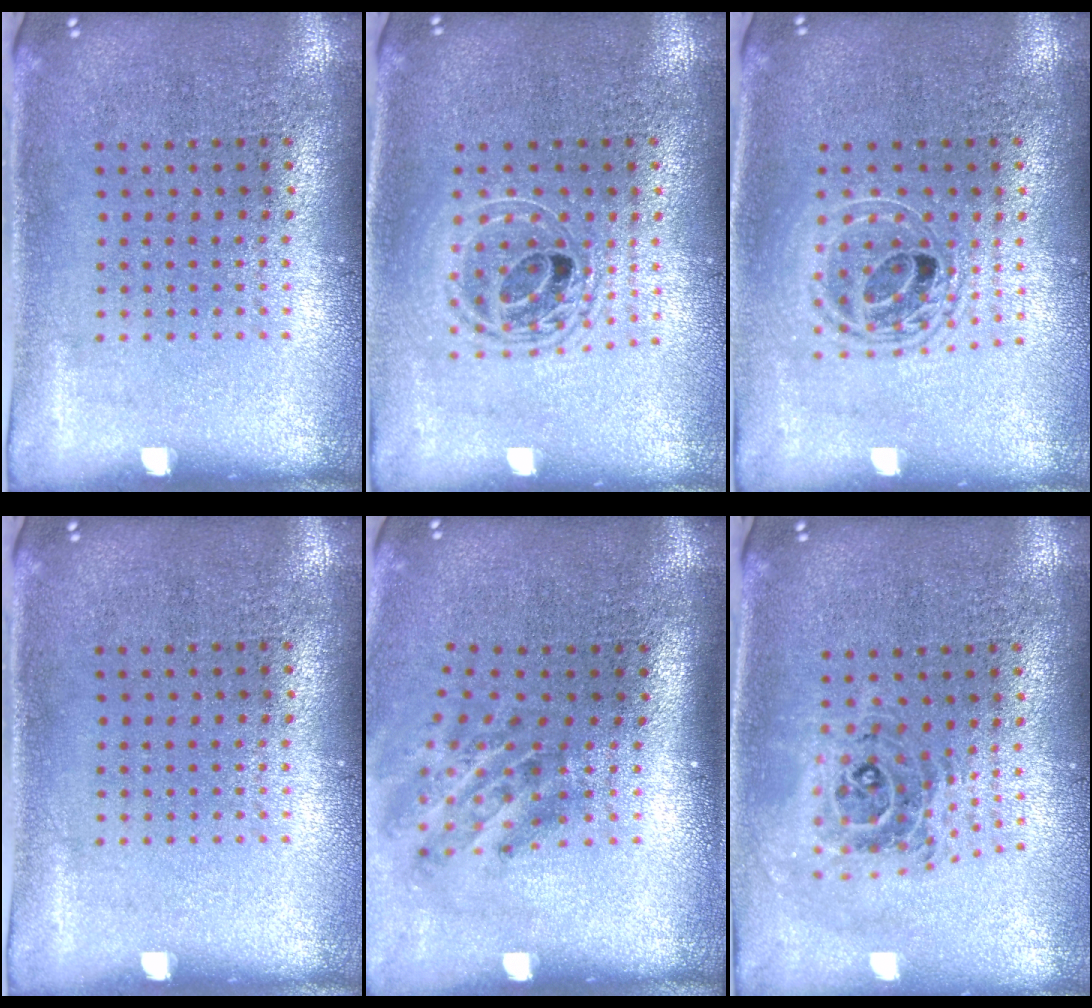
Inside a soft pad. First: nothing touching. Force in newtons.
{"total": 1.7, "press": 1.4, "slide": 1.0}
{"total": 1.7, "press": 1.4, "slide": 1.0}
{"total": 0.0}
{"total": 1.9, "press": 1.2, "slide": 1.5}
{"total": 0.9, "press": 0.9, "slide": 0.2}